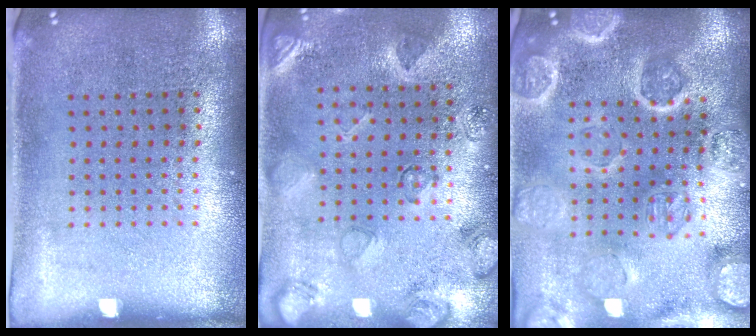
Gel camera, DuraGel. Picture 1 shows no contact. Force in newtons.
{"total": 2.5, "press": 1.9, "slide": 1.6}
{"total": 4.4, "press": 3.9, "slide": 1.9}